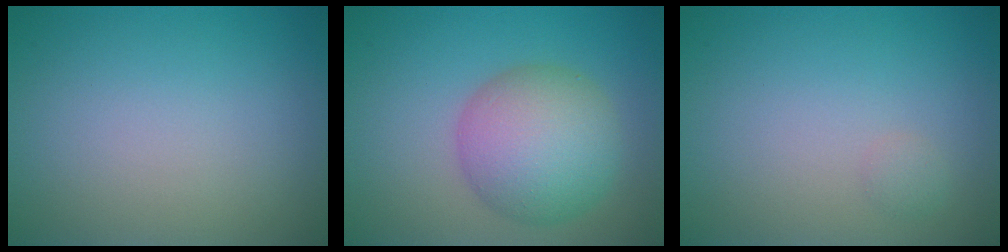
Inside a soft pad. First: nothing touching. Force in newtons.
{"total": 7.1, "press": 7.1, "slide": 0.3}
{"total": 0.7, "press": 0.7, "slide": 0.0}